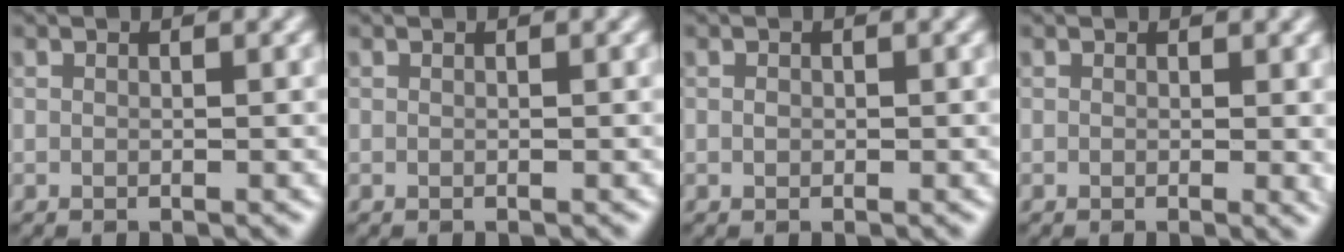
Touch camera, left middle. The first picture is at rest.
{"total": 0.0}
{"total": 0.5, "force": [0.0, 0.4, 0.3], "torque": [-0.005, -0.002, -0.001]}
{"total": 1.2, "force": [0.2, 0.3, 1.1], "torque": [-0.010, -0.006, 0.001]}